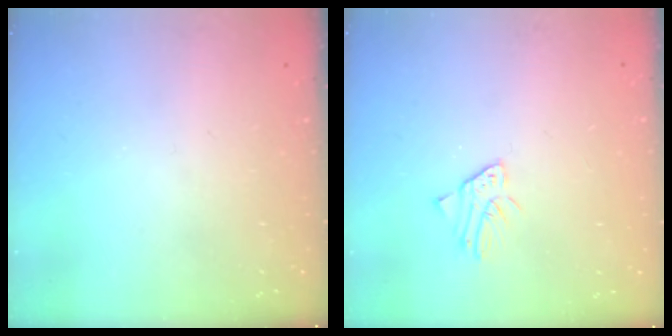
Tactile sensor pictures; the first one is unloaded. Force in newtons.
{"total": 2.1, "press": 2.1, "slide": 0.2}